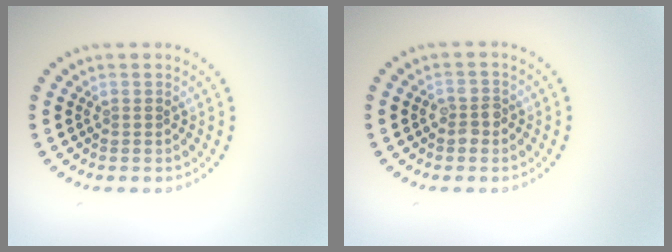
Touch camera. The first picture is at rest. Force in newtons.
{"total": 1.8, "press": 1.8, "slide": 0.3}